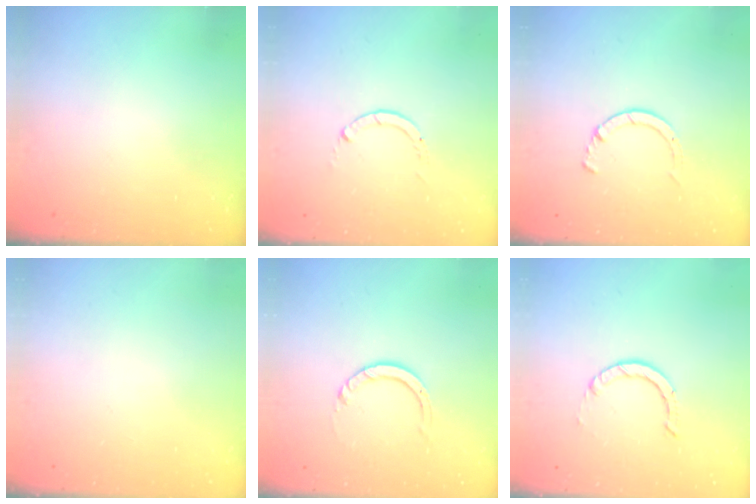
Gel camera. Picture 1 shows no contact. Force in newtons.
{"total": 0.0}
{"total": 2.8, "press": 2.8, "slide": 0.4}
{"total": 0.0}
{"total": 3.1, "press": 3.1, "slide": 0.3}
{"total": 0.8, "press": 0.8, "slide": 0.1}